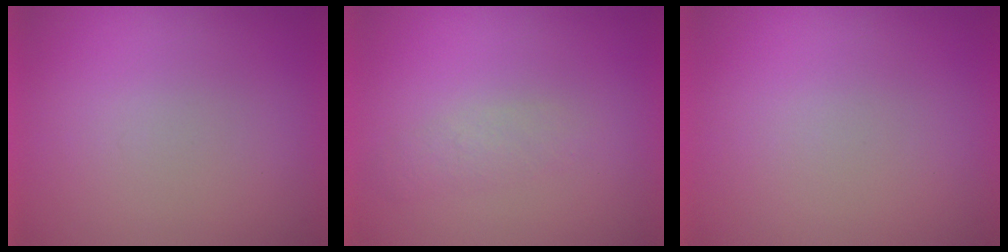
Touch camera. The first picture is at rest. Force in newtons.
{"total": 1.9}
{"total": 0.0}